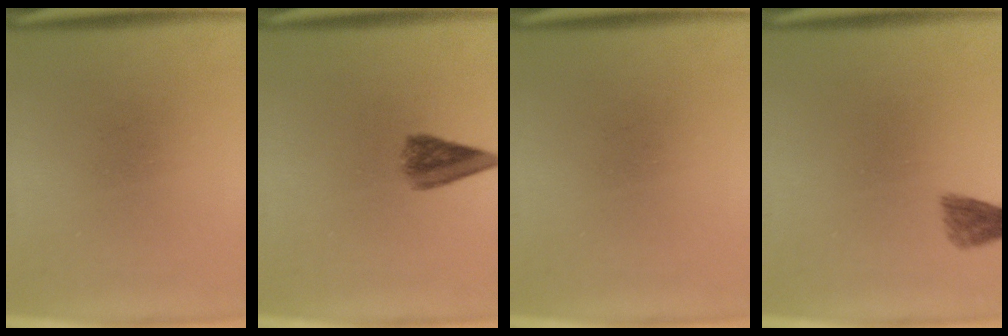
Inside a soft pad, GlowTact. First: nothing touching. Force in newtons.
{"total": 4.5}
{"total": 0.0}
{"total": 2.4}